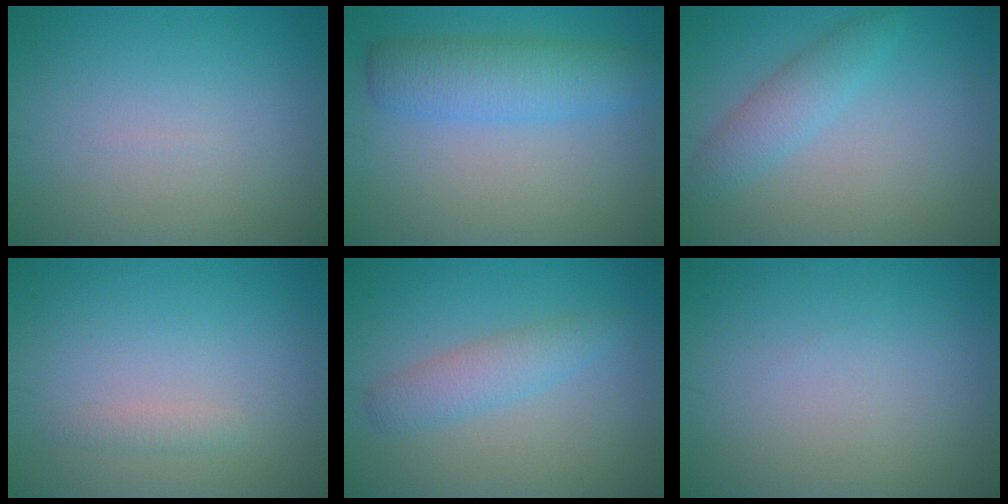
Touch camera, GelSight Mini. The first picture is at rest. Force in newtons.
{"total": 4.9, "press": 4.8, "slide": 0.1}
{"total": 2.8, "press": 2.8, "slide": 0.2}
{"total": 0.9, "press": 0.9, "slide": 0.0}
{"total": 2.8, "press": 2.8, "slide": 0.1}
{"total": 0.0}